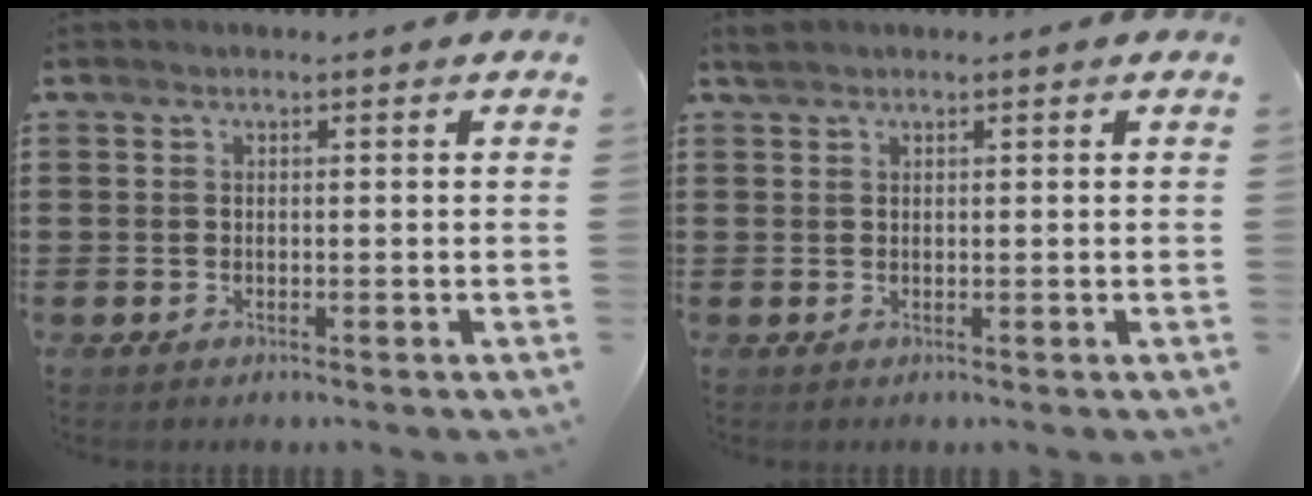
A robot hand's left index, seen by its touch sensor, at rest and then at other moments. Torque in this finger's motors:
{"motor_torque": [0.28, -0.29, -0.01, 0.01]}